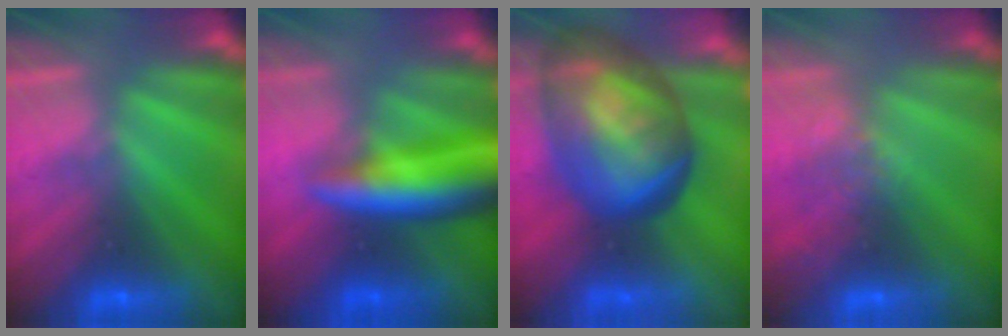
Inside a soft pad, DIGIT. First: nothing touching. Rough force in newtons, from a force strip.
{"total": 8.4}
{"total": 7.4}
{"total": 2.8}